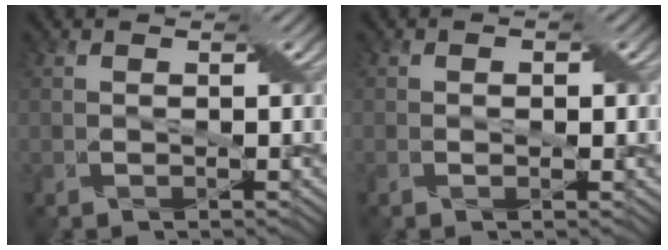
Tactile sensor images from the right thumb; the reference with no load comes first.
{"total": 1.0, "force": [-0.2, 0.6, 0.8], "torque": [-0.009, -0.001, -0.004]}